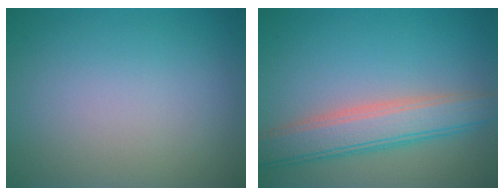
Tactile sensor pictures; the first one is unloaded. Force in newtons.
{"total": 5.2, "press": 5.2, "slide": 0.2}